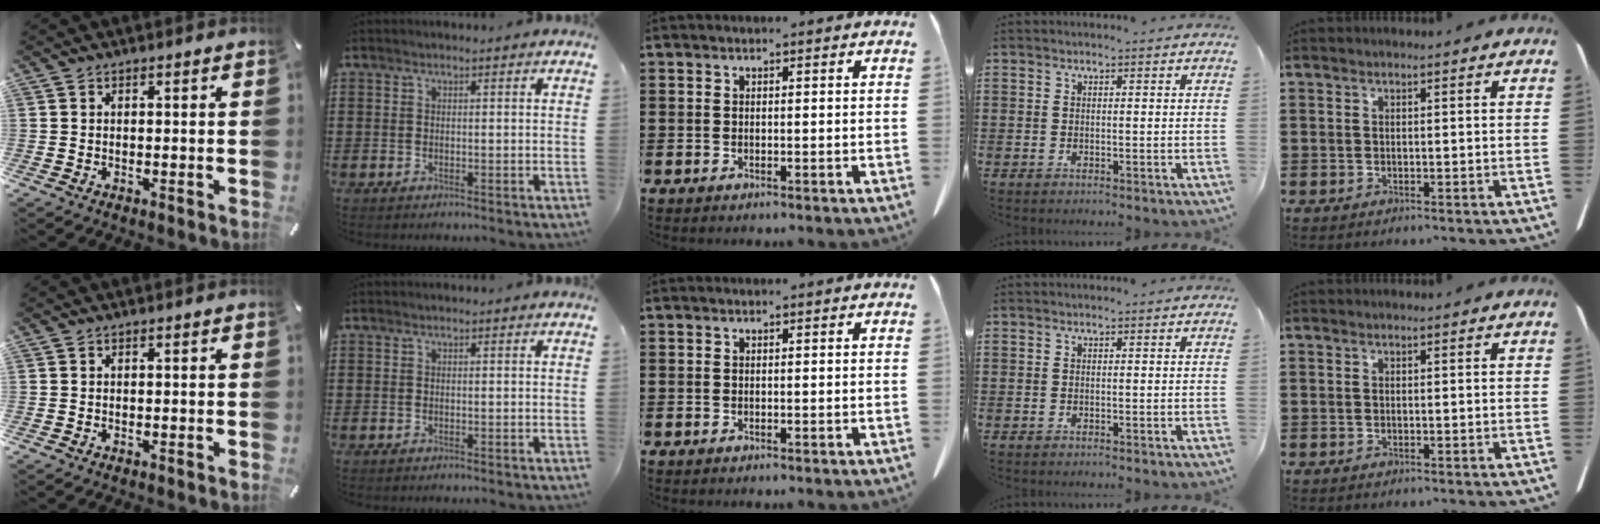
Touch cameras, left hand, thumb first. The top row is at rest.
{}